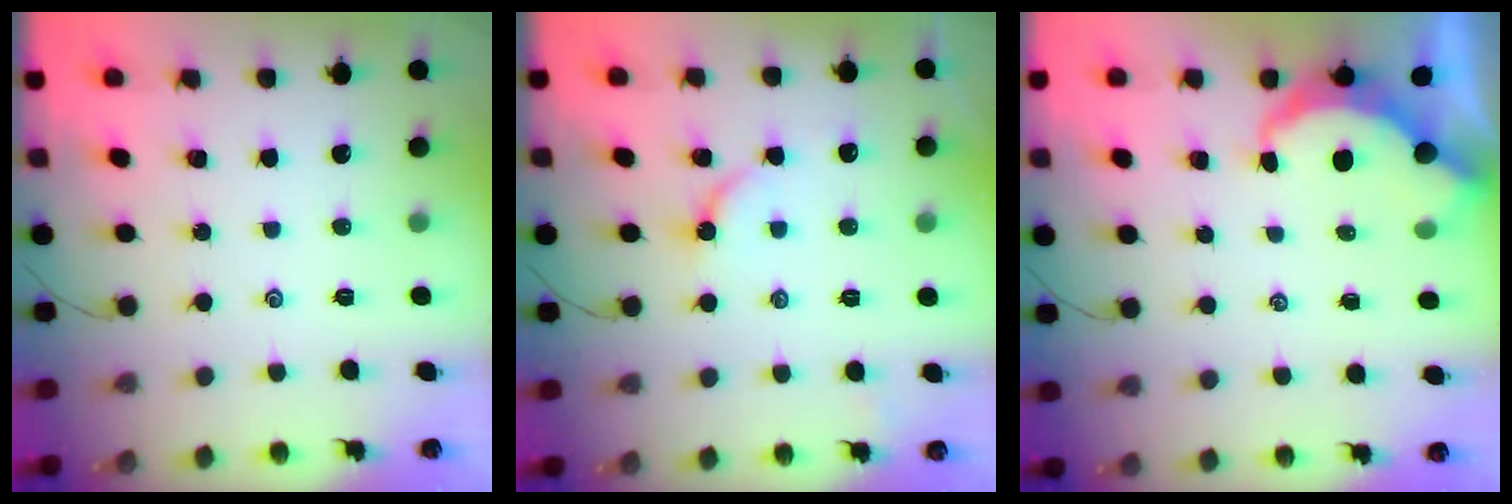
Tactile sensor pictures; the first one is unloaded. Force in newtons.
{"total": 4.7, "press": 4.6, "slide": 0.5}
{"total": 5.5, "press": 5.5, "slide": 0.4}